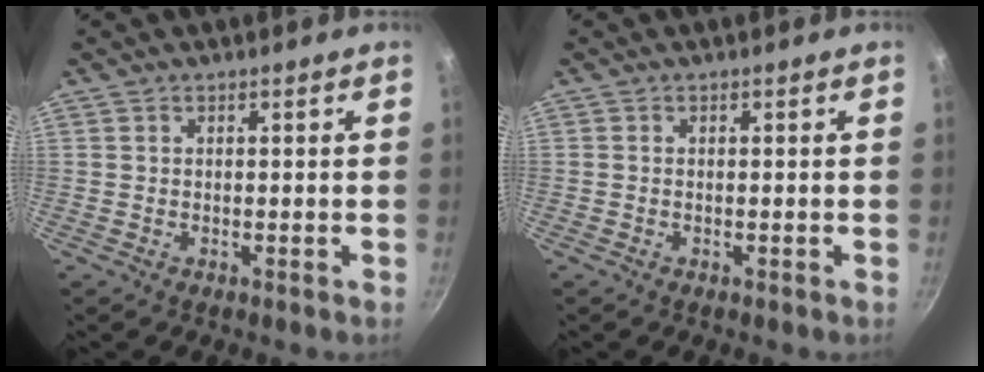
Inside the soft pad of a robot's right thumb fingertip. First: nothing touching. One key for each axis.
{"total": 0.0}